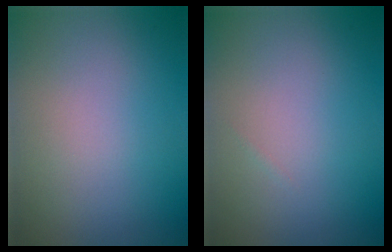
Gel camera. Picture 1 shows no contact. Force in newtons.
{"total": 0.0}